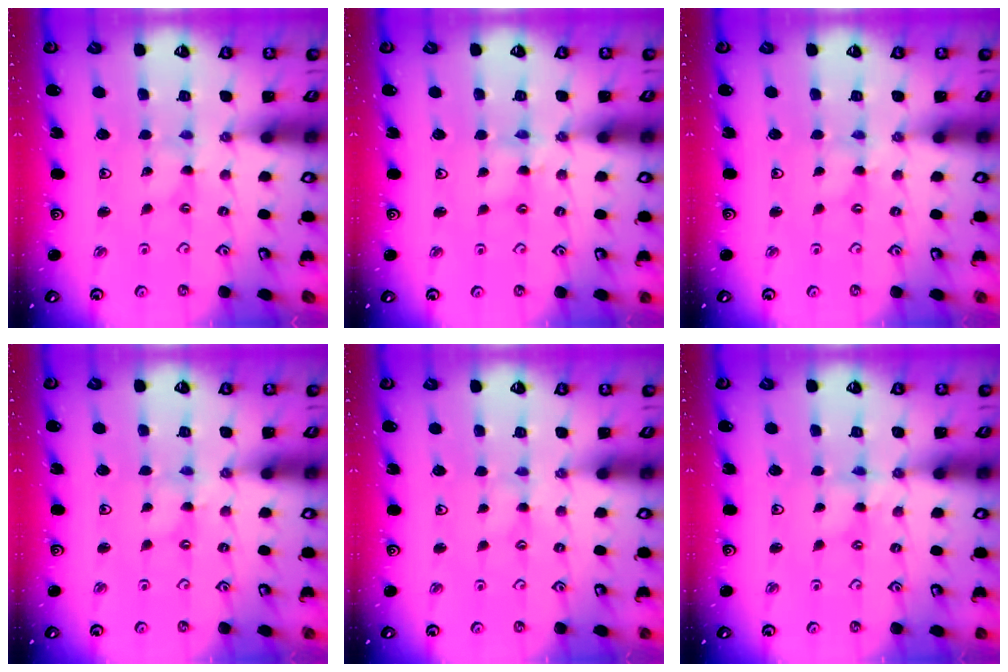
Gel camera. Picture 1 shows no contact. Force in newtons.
{"total": 2.9, "press": 2.9, "slide": 0.3}
{"total": 0.0}
{"total": 0.0}
{"total": 0.0}
{"total": 1.1, "press": 1.1, "slide": 0.1}